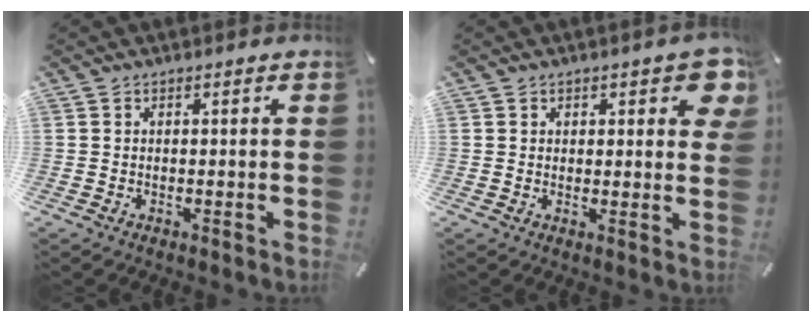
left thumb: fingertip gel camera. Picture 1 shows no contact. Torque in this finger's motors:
{"motor_torque": [0.00, 0.18, 0.30, 0.11, 0.01]}